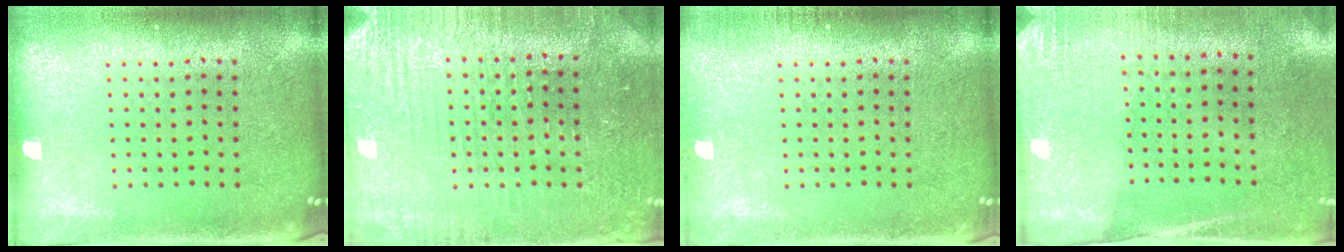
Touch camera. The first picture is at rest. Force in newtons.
{"total": 3.2, "press": 3.2, "slide": 0.4}
{"total": 0.8, "press": 0.8, "slide": 0.0}
{"total": 2.7, "press": 2.4, "slide": 1.3}